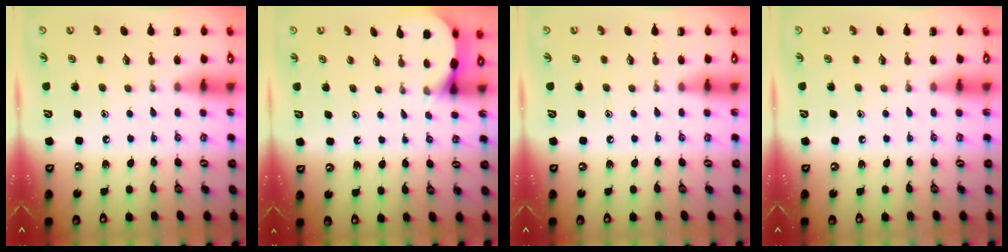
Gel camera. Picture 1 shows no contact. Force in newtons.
{"total": 3.0, "press": 3.0, "slide": 0.2}
{"total": 0.0}
{"total": 0.0}